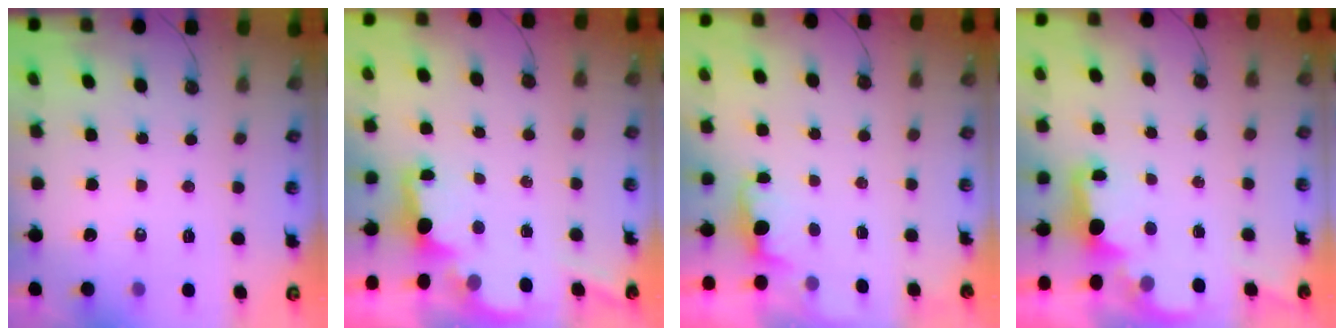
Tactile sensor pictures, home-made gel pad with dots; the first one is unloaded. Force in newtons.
{"total": 1.9, "press": 1.8, "slide": 0.6}
{"total": 0.8, "press": 0.2, "slide": 0.7}
{"total": 2.3, "press": 2.2, "slide": 0.7}